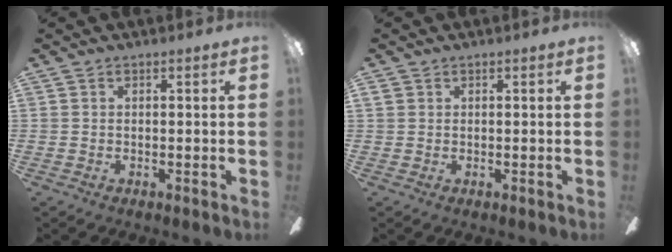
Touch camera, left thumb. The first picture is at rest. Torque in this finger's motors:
{"motor_torque": [0.09, -0.04, 0.42, 0.18, 0.00]}